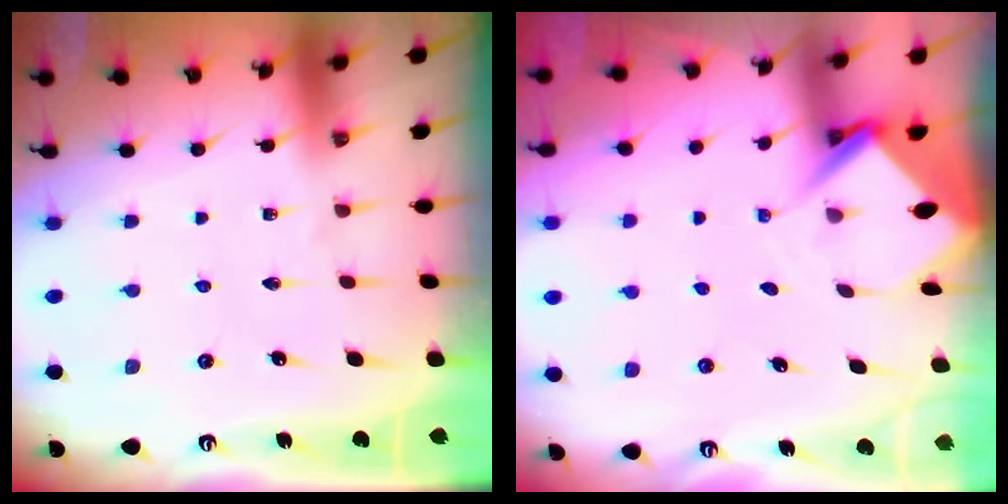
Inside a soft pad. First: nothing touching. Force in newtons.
{"total": 5.5, "press": 5.5, "slide": 0.3}